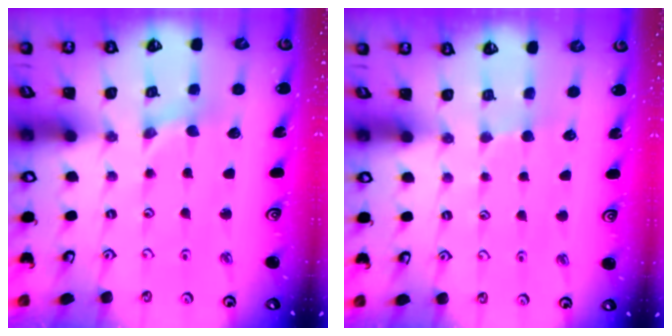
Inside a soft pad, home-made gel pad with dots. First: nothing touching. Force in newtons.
{"total": 2.3, "press": 2.2, "slide": 0.4}